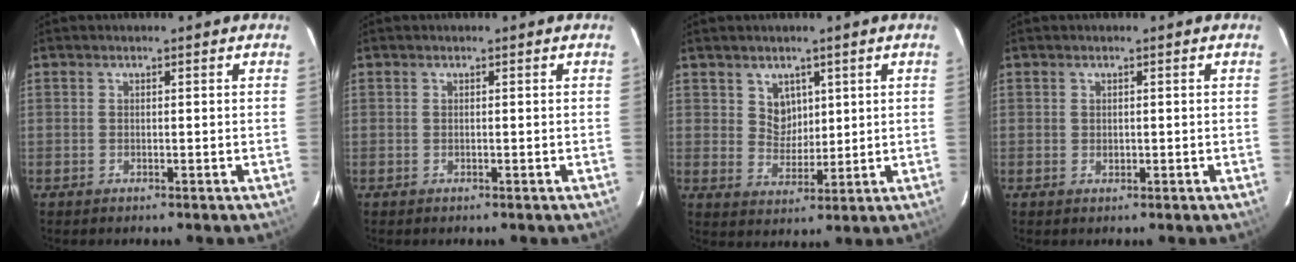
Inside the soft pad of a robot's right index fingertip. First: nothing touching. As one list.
[{"total": 0.0}, {"total": 4.8, "force": [2.3, 4.0, 1.2], "torque": [-0.016, 0.005, 0.050]}, {"total": 0.6, "force": [0.2, 0.6, 0.2], "torque": [-0.001, 0.001, 0.004]}]